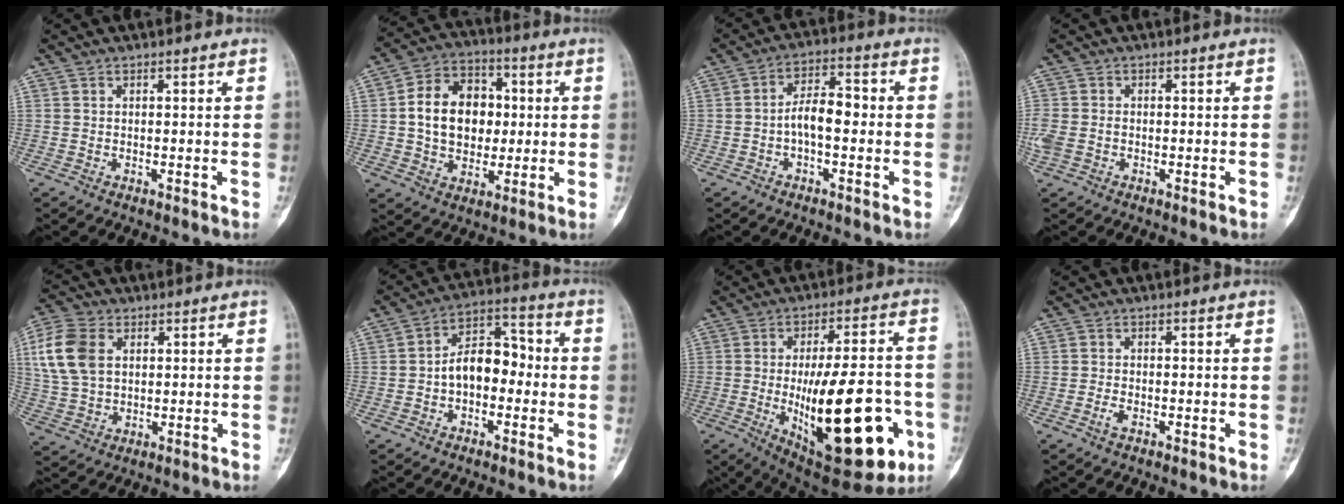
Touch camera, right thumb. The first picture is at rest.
{"total": 14.5, "force": [1.0, 10.9, 9.5], "torque": [-0.121, 0.016, 0.015]}
{"total": 6.7, "force": [-1.0, 3.3, 5.8], "torque": [-0.092, 0.030, -0.024]}
{"total": 4.2, "force": [-0.9, 3.2, 2.7], "torque": [-0.072, 0.010, -0.015]}
{"total": 11.4, "force": [3.0, 7.8, 7.8], "torque": [-0.159, 0.004, 0.057]}
{"total": 9.6, "force": [-1.5, 6.2, 7.2], "torque": [-0.091, 0.043, -0.039]}
{"total": 27.7, "force": [-7.0, 10.4, 24.7], "torque": [-0.340, 0.002, -0.082]}
{"total": 1.2, "force": [-0.8, 0.6, 0.7], "torque": [-0.017, 0.002, -0.020]}